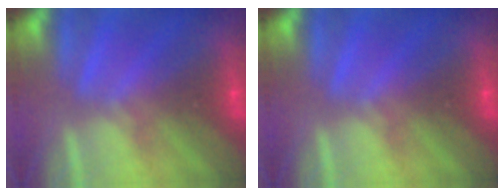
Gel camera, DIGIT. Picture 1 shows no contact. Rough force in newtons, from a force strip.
{"total": 0.0}